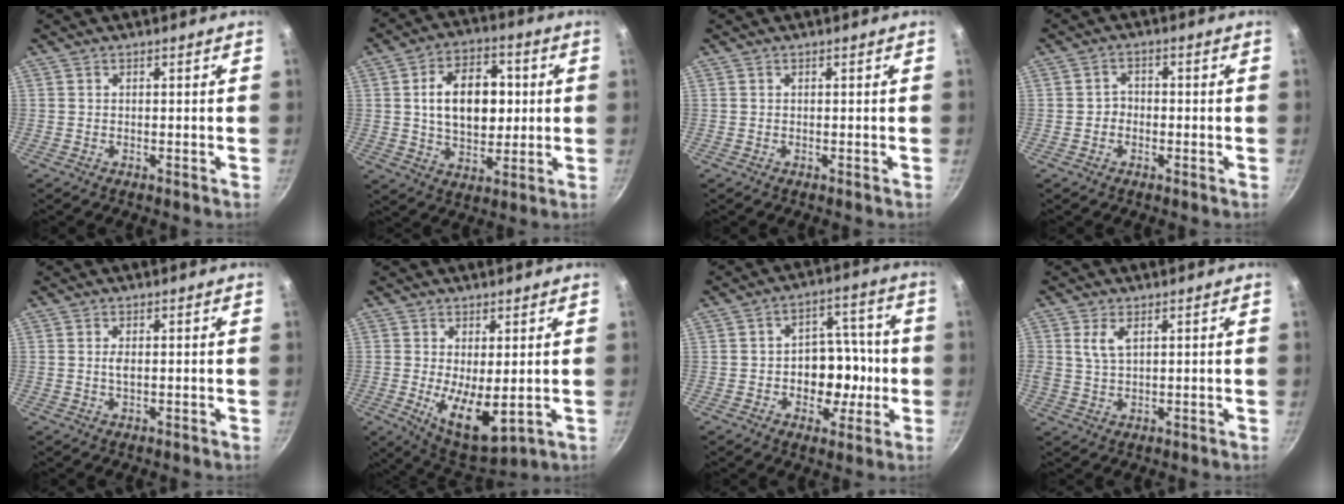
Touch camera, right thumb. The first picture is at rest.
{"total": 14.9, "force": [1.8, 9.9, 11.0], "torque": [-0.138, 0.006, 0.027]}
{"total": 0.0}
{"total": 2.7, "force": [-0.9, 2.3, 1.2], "torque": [-0.001, 0.012, -0.017]}
{"total": 1.5, "force": [0.1, 0.6, 1.3], "torque": [-0.029, -0.001, 0.002]}
{"total": 10.3, "force": [-0.5, 4.4, 9.2], "torque": [-0.136, -0.026, 0.008]}
{"total": 11.4, "force": [-1.9, 8.4, 7.4], "torque": [-0.052, 0.027, -0.028]}
{"total": 4.0, "force": [1.6, 2.2, 3.0], "torque": [-0.057, -0.007, 0.033]}